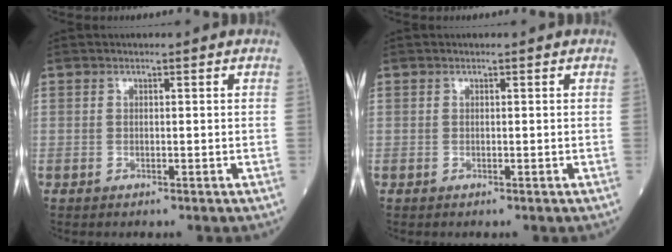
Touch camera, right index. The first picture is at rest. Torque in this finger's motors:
{"motor_torque": [0.00, 0.00, 0.00, 0.01]}